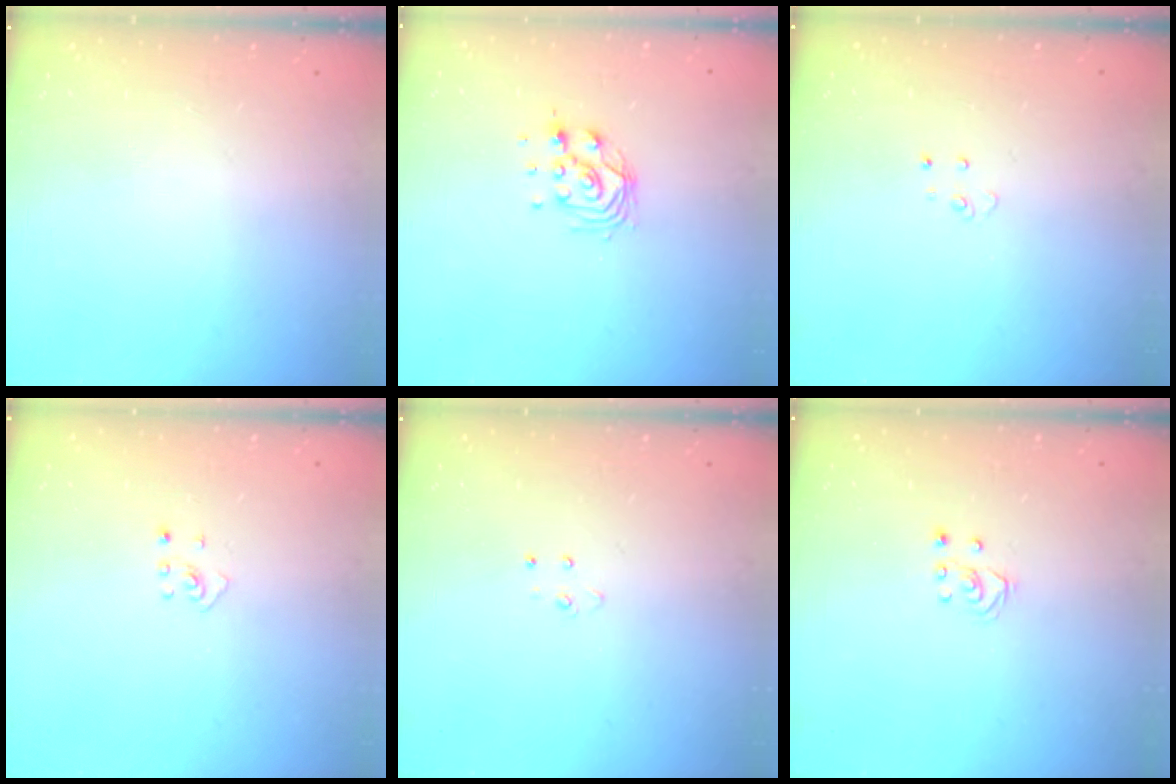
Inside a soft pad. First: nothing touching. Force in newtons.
{"total": 9.3, "press": 9.2, "slide": 1.3}
{"total": 2.9, "press": 2.9, "slide": 0.2}
{"total": 2.7, "press": 2.6, "slide": 0.6}
{"total": 3.2, "press": 3.2, "slide": 0.4}
{"total": 2.5, "press": 2.5, "slide": 0.2}